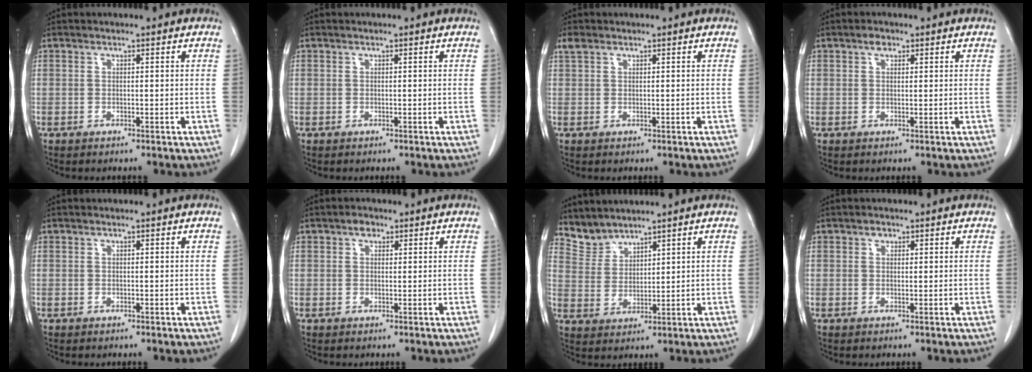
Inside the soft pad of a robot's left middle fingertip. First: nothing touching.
{"total": 0.0}
{"total": 1.4, "force": [1.1, 0.7, 0.6], "torque": [-0.018, 0.013, 0.023]}
{"total": 1.2, "force": [0.8, 0.7, 0.7], "torque": [-0.013, 0.004, 0.012]}
{"total": 0.0}
{"total": 1.5, "force": [0.9, 1.0, 0.7], "torque": [-0.012, 0.003, 0.013]}
{"total": 4.3, "force": [4.2, 0.9, -0.4], "torque": [0.003, 0.006, 0.096]}
{"total": 0.8, "force": [0.5, 0.6, 0.3], "torque": [-0.003, -0.002, 0.007]}